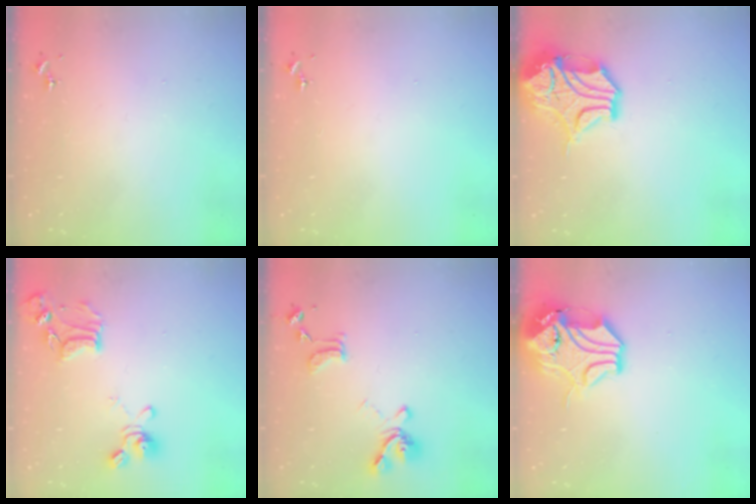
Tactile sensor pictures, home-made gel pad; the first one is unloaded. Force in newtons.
{"total": 0.0}
{"total": 15.8, "press": 15.6, "slide": 2.5}
{"total": 14.6, "press": 14.6, "slide": 1.4}
{"total": 15.5, "press": 15.4, "slide": 1.6}
{"total": 13.7, "press": 13.5, "slide": 1.8}